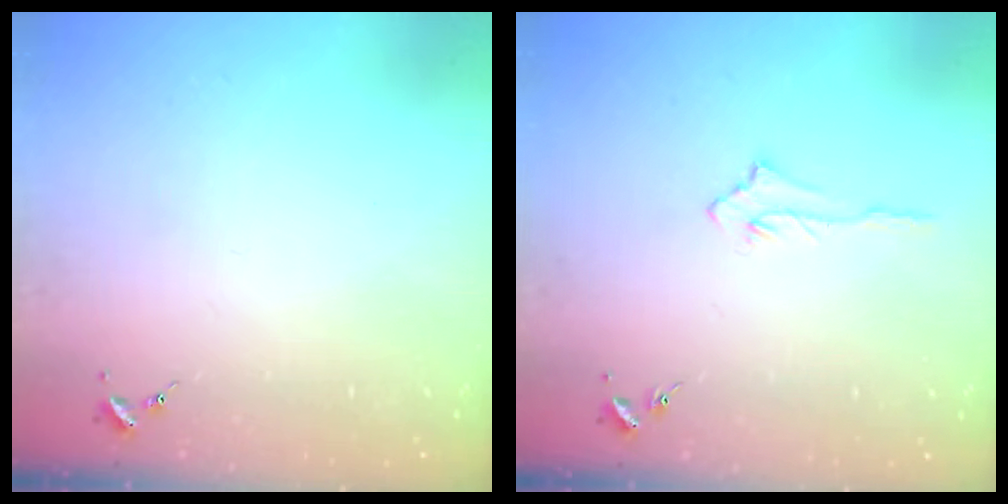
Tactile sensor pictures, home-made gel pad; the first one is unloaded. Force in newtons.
{"total": 3.4, "press": 3.4, "slide": 0.4}